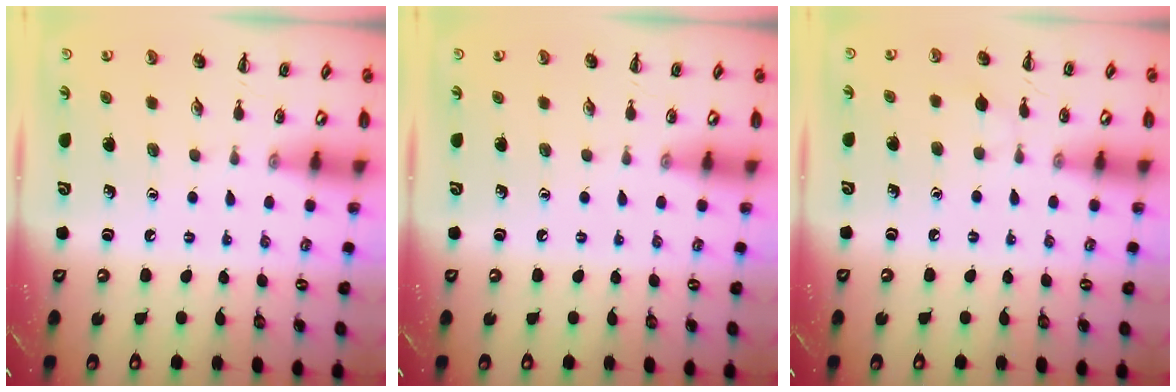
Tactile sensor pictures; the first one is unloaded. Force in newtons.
{"total": 0.0}
{"total": 5.2, "press": 4.9, "slide": 1.5}